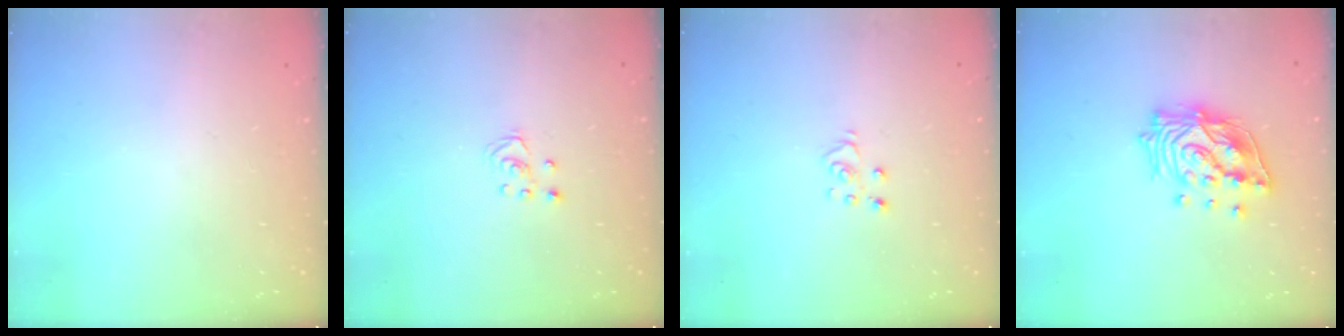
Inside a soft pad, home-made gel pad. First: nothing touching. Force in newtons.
{"total": 2.5, "press": 2.5, "slide": 0.2}
{"total": 3.6, "press": 3.6, "slide": 0.2}
{"total": 16.3, "press": 16.2, "slide": 2.1}